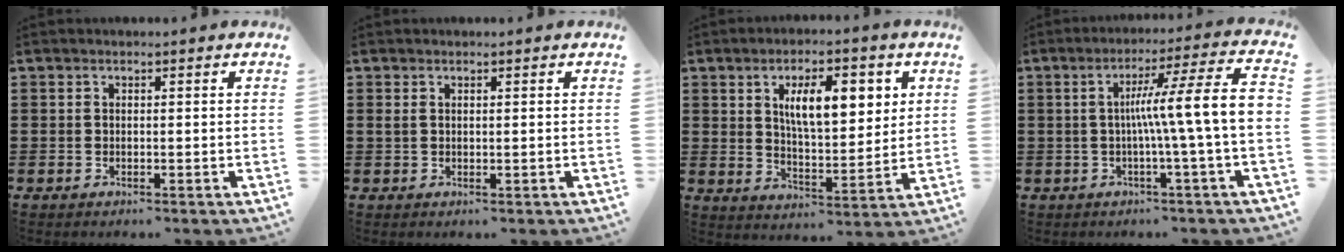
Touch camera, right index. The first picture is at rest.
{"total": 0.9, "force": [0.3, 0.5, 0.7], "torque": [-0.016, 0.004, 0.004]}
{"total": 9.2, "force": [3.3, 3.6, 7.8], "torque": [-0.136, 0.002, 0.050]}
{"total": 9.9, "force": [-0.3, -0.7, 9.9], "torque": [-0.173, -0.013, -0.015]}